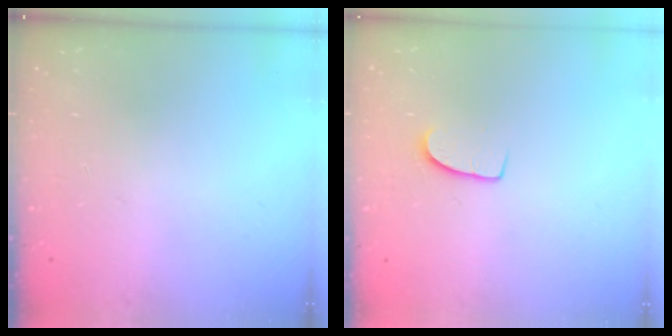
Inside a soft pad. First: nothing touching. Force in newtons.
{"total": 6.4, "press": 6.4, "slide": 0.6}